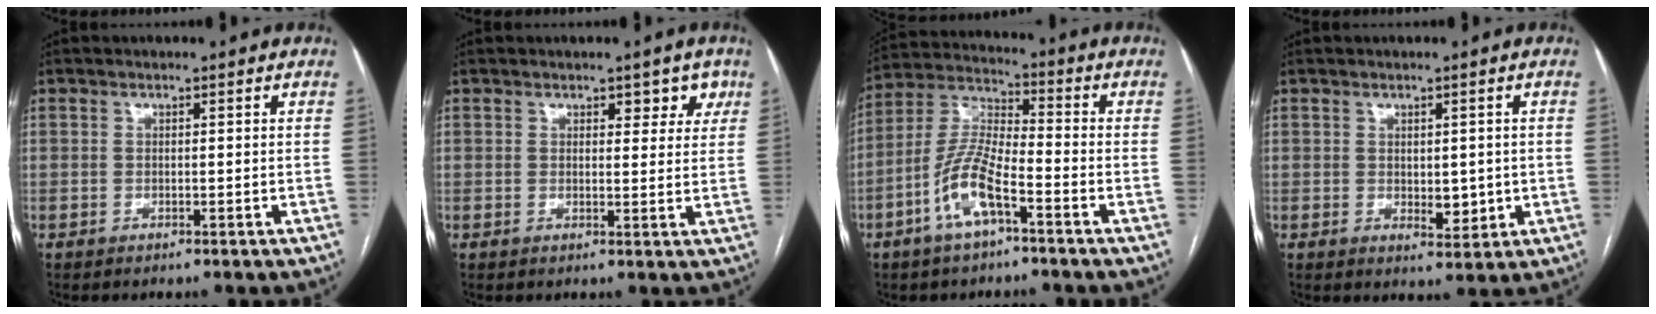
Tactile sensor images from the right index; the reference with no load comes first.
{"total": 3.3, "force": [2.0, 1.1, 2.4], "torque": [-0.025, -0.005, 0.023]}
{"total": 10.0, "force": [-4.7, 2.7, 8.4], "torque": [-0.184, 0.008, -0.093]}
{"total": 3.8, "force": [-0.2, 2.0, 3.3], "torque": [-0.042, -0.003, 0.007]}